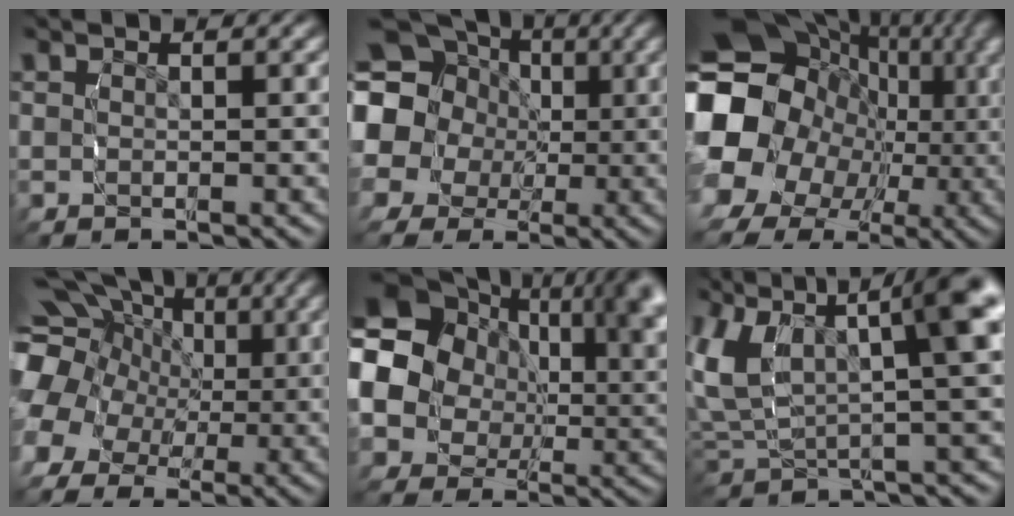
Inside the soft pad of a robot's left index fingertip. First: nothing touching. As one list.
[{"total": 13.3, "force": [1.5, 12.2, 5.0], "torque": [-0.123, -0.016, 0.013]}, {"total": 20.8, "force": [1.6, 17.5, 11.1], "torque": [-0.214, -0.017, 0.010]}, {"total": 12.4, "force": [2.4, 10.8, 5.6], "torque": [-0.120, -0.006, 0.033]}, {"total": 15.7, "force": [2.5, 13.5, 7.7], "torque": [-0.165, -0.019, 0.030]}, {"total": 13.0, "force": [3.7, 8.5, 9.0], "torque": [-0.149, 0.013, 0.049]}]